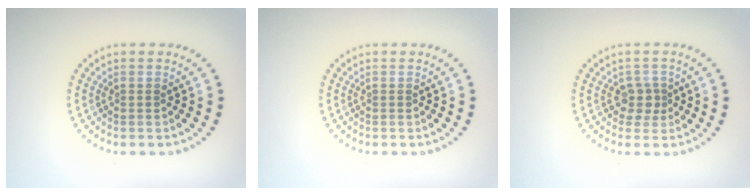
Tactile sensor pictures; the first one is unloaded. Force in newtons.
{"total": 0.0}
{"total": 1.8, "press": 1.4, "slide": 1.1}